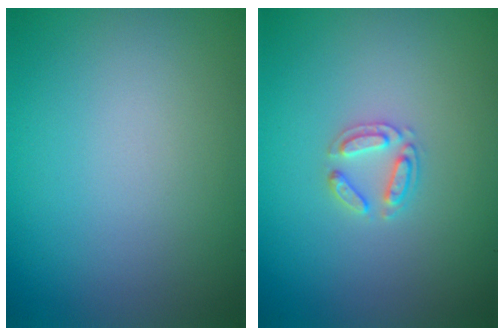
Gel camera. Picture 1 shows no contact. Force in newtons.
{"total": 1.9, "press": 1.9, "slide": 0.3}